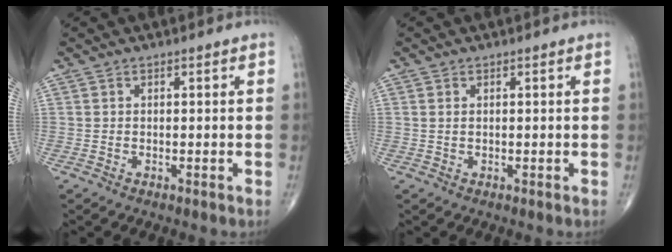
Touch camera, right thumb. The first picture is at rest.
{"total": 0.7, "force": [0.3, 0.4, 0.5], "torque": [-0.012, 0.002, 0.008]}